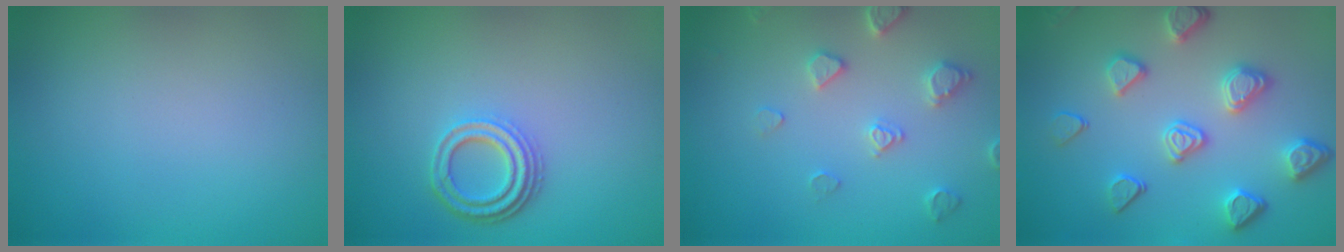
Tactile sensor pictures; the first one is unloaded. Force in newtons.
{"total": 3.4, "press": 2.7, "slide": 2.1}
{"total": 2.9, "press": 2.8, "slide": 0.7}
{"total": 4.7, "press": 3.9, "slide": 2.6}